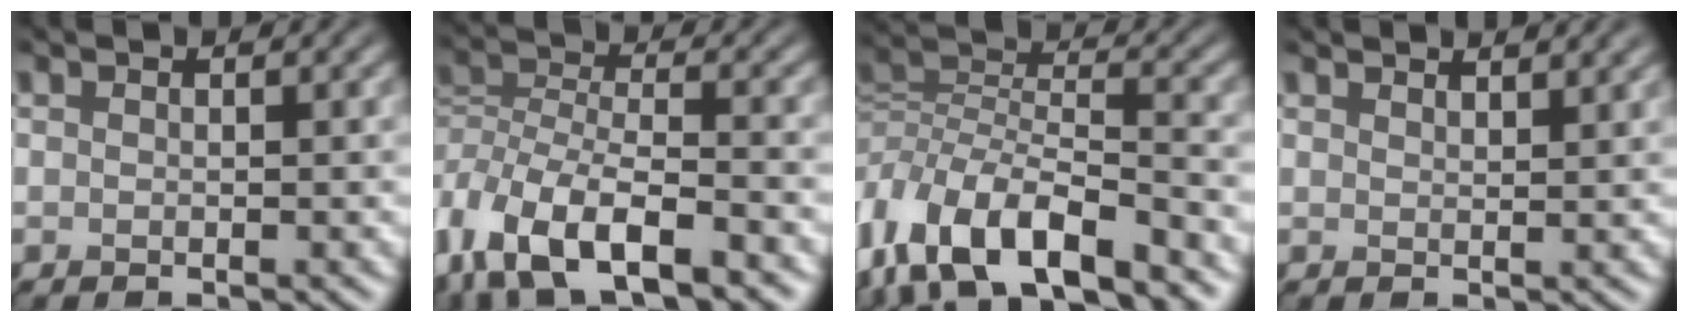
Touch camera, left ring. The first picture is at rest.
{"total": 10.0, "force": [-6.1, 4.3, 6.7], "torque": [-0.135, -0.012, -0.117]}
{"total": 11.2, "force": [-6.4, 4.8, 7.8], "torque": [-0.149, -0.001, -0.126]}
{"total": 2.6, "force": [2.4, 0.4, 0.8], "torque": [-0.007, 0.005, 0.033]}